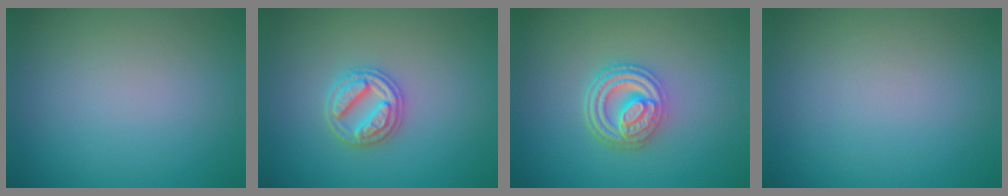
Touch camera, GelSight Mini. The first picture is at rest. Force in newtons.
{"total": 3.0, "press": 2.9, "slide": 0.4}
{"total": 4.8, "press": 3.6, "slide": 3.1}
{"total": 0.0}